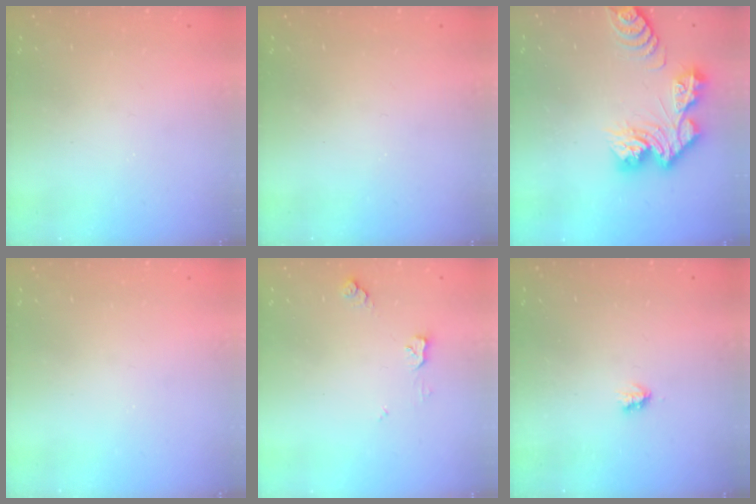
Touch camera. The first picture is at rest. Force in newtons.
{"total": 0.0}
{"total": 13.6, "press": 13.6, "slide": 1.3}
{"total": 0.0}
{"total": 5.7, "press": 5.6, "slide": 0.9}
{"total": 1.7, "press": 1.7, "slide": 0.3}